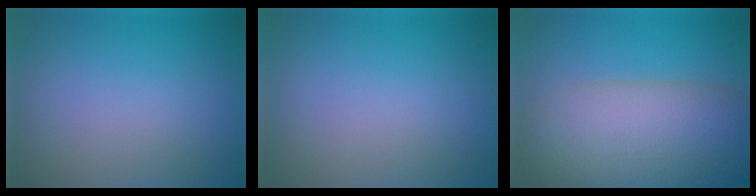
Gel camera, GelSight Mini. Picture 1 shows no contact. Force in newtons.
{"total": 0.0}
{"total": 10.6, "press": 10.5, "slide": 0.9}